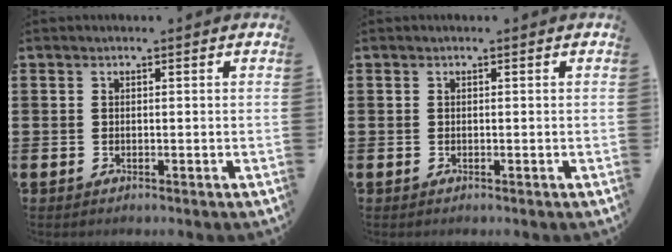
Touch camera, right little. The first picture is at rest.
{"total": 0.0}